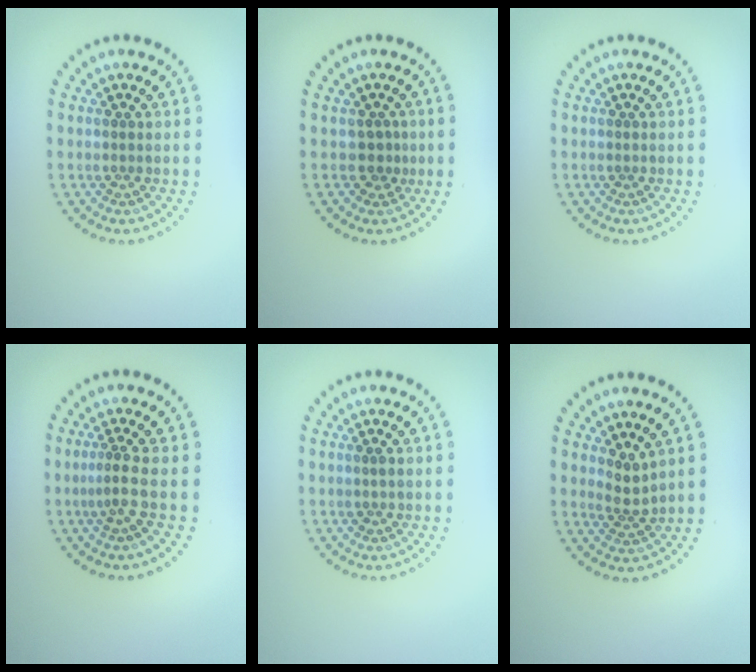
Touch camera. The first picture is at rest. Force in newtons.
{"total": 1.5, "press": 1.2, "slide": 1.0}
{"total": 0.0}
{"total": 1.9, "press": 1.2, "slide": 1.5}
{"total": 0.7, "press": 0.7, "slide": 0.0}
{"total": 1.9, "press": 1.3, "slide": 1.3}